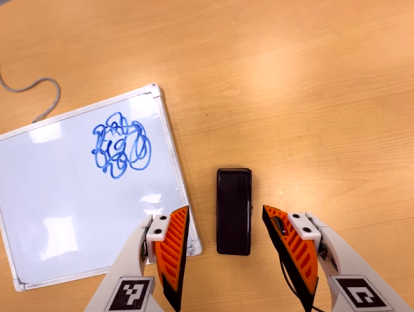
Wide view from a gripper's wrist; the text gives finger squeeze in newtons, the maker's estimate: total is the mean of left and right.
{"total": 0.0}